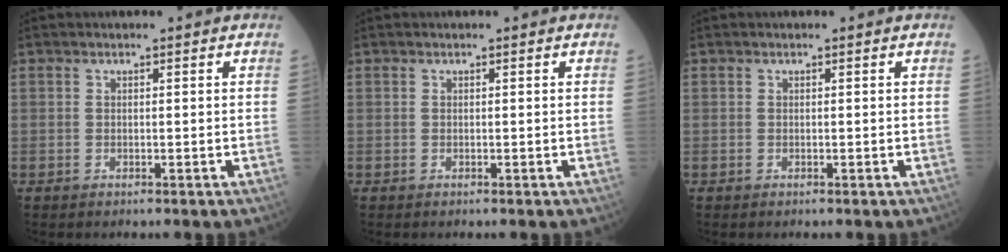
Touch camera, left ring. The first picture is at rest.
{"total": 0.0}
{"total": 0.0}